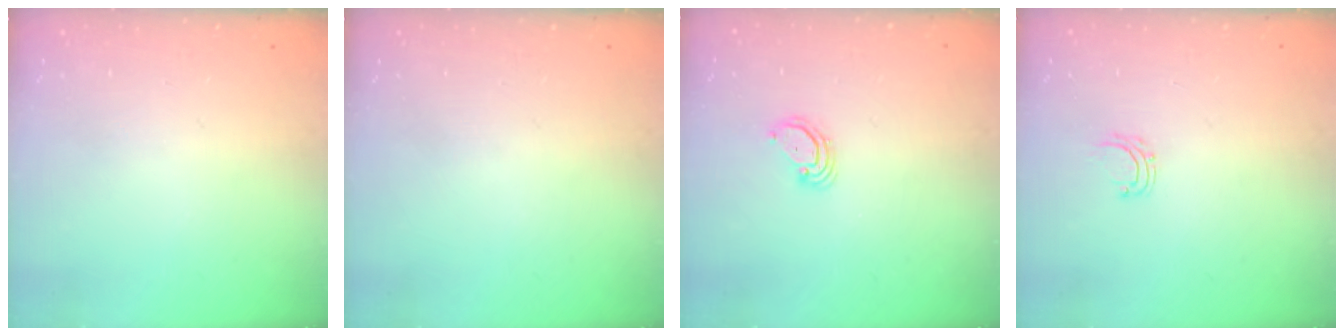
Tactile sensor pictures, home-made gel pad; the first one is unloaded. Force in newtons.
{"total": 0.0}
{"total": 3.1, "press": 3.1, "slide": 0.2}
{"total": 4.2, "press": 4.2, "slide": 0.3}